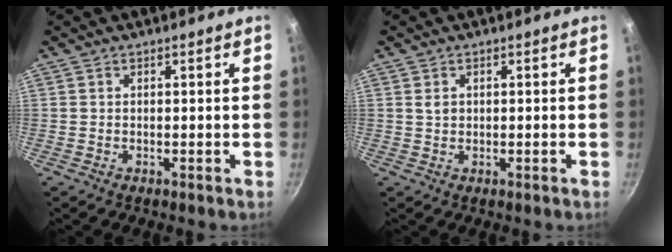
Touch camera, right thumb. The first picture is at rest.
{"total": 1.2, "force": [0.3, 0.8, 0.8], "torque": [-0.016, 0.004, 0.006]}